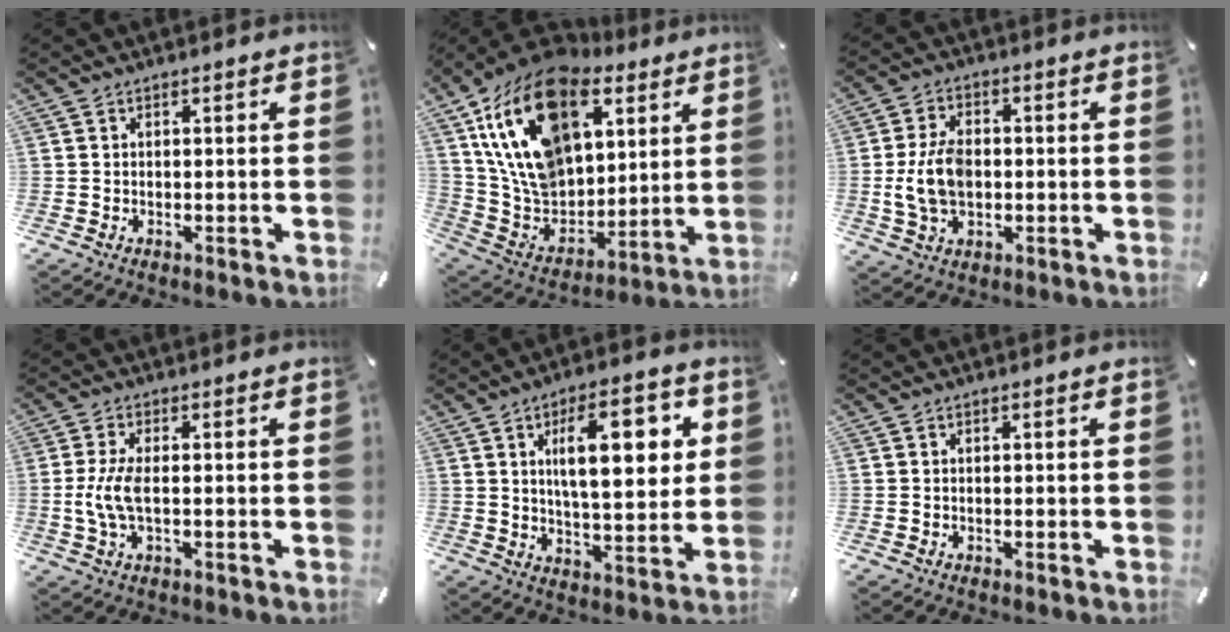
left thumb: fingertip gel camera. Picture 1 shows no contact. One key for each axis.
{"total": 24.5, "fx": 11.2, "fy": 16.4, "fz": 14.3, "tx": -0.284, "ty": -0.062, "tz": 0.204}
{"total": 9.9, "fx": -0.8, "fy": 6.8, "fz": 7.2, "tx": -0.163, "ty": 0.007, "tz": -0.014}
{"total": 6.9, "fx": -0.6, "fy": 2.7, "fz": 6.3, "tx": -0.143, "ty": -0.010, "tz": -0.014}
{"total": 16.3, "fx": 5.5, "fy": 7.0, "fz": 13.7, "tx": -0.201, "ty": -0.004, "tz": 0.084}
{"total": 0.0}